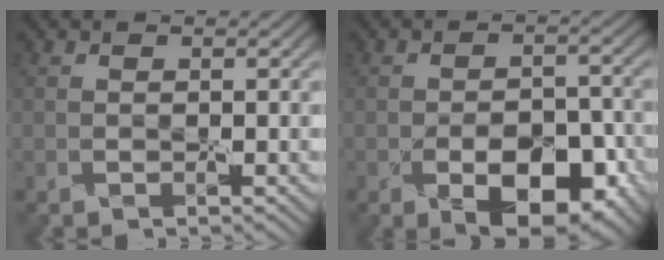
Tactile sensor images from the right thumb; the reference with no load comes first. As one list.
[{"total": 7.7, "force": [-4.0, 3.8, 5.4], "torque": [-0.074, -0.004, -0.055]}]